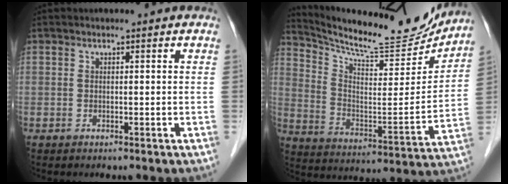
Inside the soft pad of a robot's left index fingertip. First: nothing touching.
{"total": 20.7, "force": [19.3, 3.0, 6.7], "torque": [-0.121, -0.050, 0.285]}